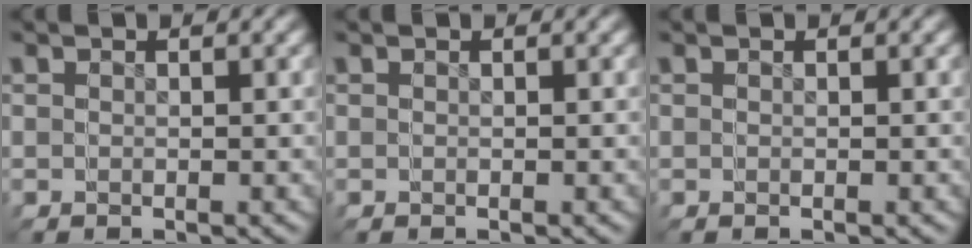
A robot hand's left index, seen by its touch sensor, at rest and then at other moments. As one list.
[{"total": 0.0}, {"total": 0.0}]